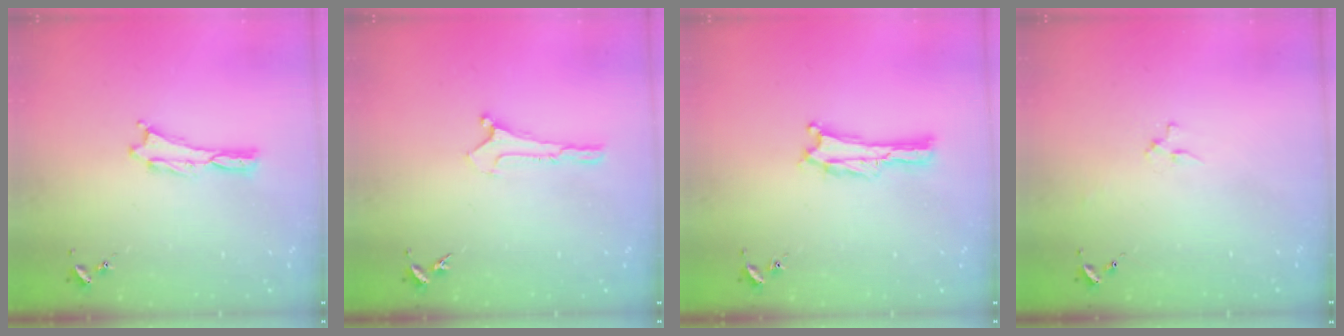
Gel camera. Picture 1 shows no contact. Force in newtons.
{"total": 0.0}
{"total": 0.0}
{"total": 2.3, "press": 2.3, "slide": 0.3}